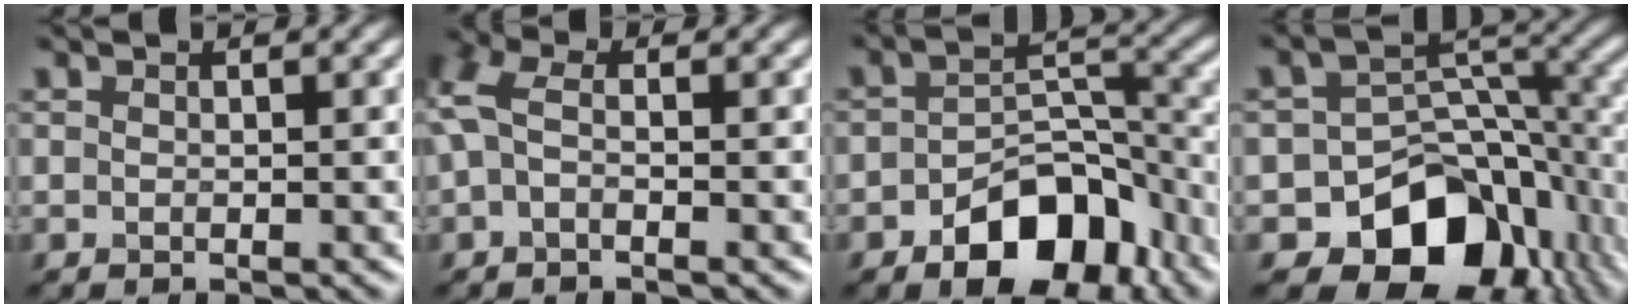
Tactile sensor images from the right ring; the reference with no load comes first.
{"total": 3.3, "force": [0.1, 2.0, 2.6], "torque": [-0.072, 0.010, -0.007]}
{"total": 8.0, "force": [-4.4, 4.6, 4.9], "torque": [-0.063, -0.004, -0.073]}
{"total": 12.2, "force": [-6.2, 8.5, 6.2], "torque": [-0.085, -0.017, -0.098]}